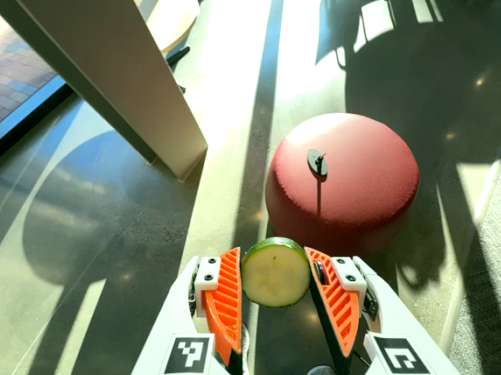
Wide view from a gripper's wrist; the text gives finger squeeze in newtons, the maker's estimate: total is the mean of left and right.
{"total": 9.5, "left": 9.6, "right": 9.5}